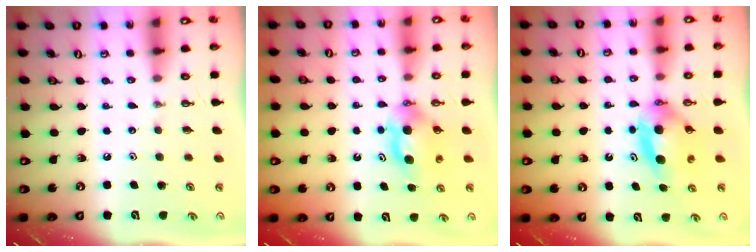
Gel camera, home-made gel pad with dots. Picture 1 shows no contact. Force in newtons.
{"total": 5.8, "press": 5.4, "slide": 2.0}
{"total": 8.7, "press": 5.0, "slide": 7.1}